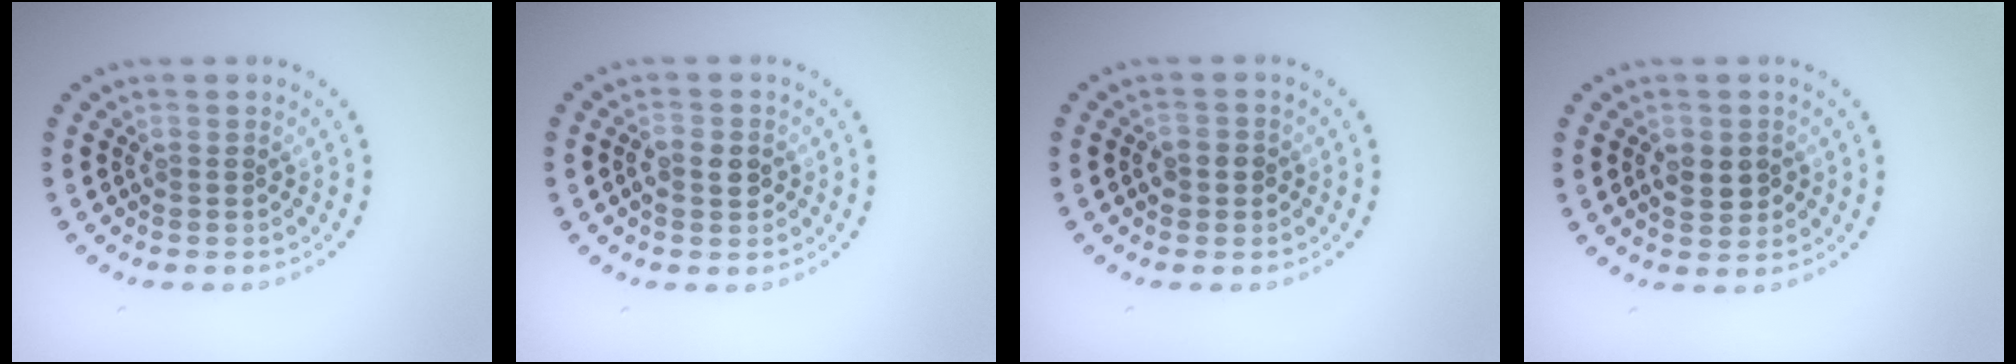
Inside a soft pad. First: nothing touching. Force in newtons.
{"total": 2.1, "press": 2.0, "slide": 0.7}
{"total": 1.6, "press": 1.5, "slide": 0.4}
{"total": 2.4, "press": 2.3, "slide": 0.3}